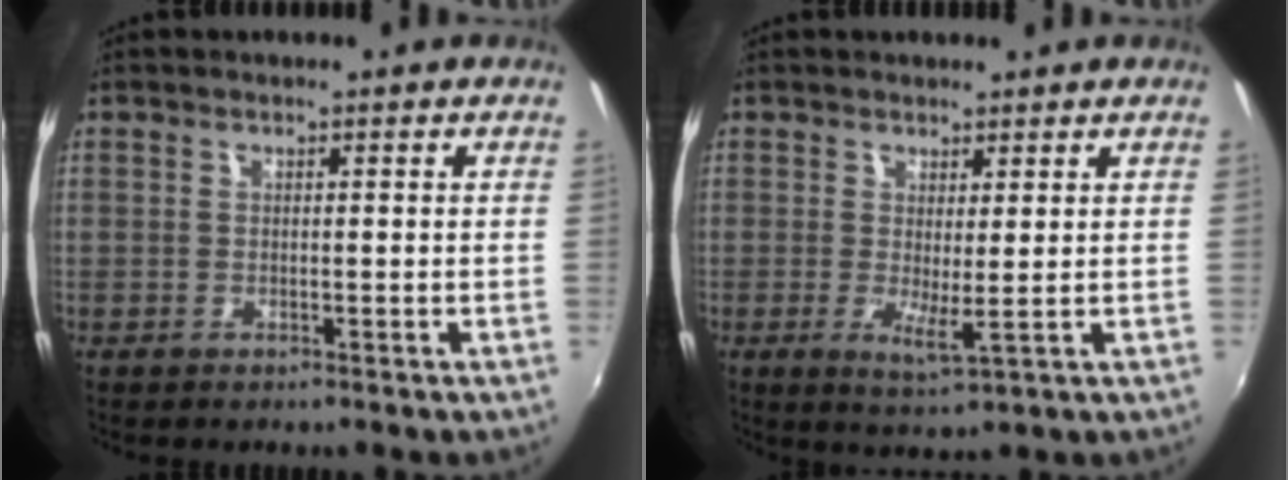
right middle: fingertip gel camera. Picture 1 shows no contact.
{"total": 3.4, "force": [0.6, 0.3, 3.3], "torque": [-0.059, -0.012, 0.010]}